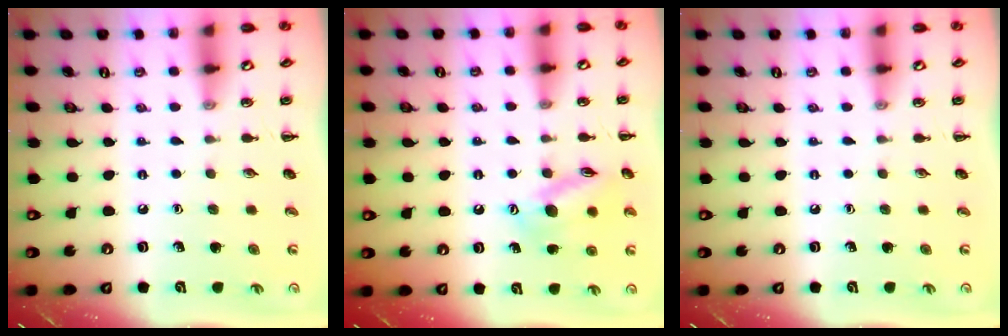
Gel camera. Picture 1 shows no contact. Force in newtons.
{"total": 13.3, "press": 13.2, "slide": 1.4}
{"total": 0.0}